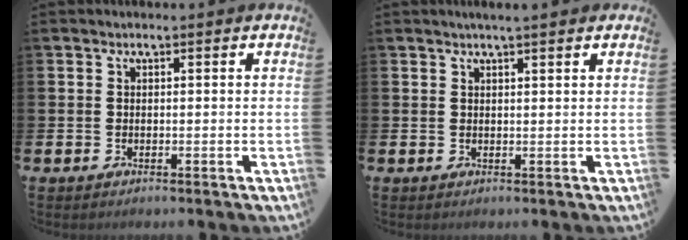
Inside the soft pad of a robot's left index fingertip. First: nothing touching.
{"total": 2.2, "force": [2.0, 0.1, 1.0], "torque": [-0.014, -0.003, 0.034]}